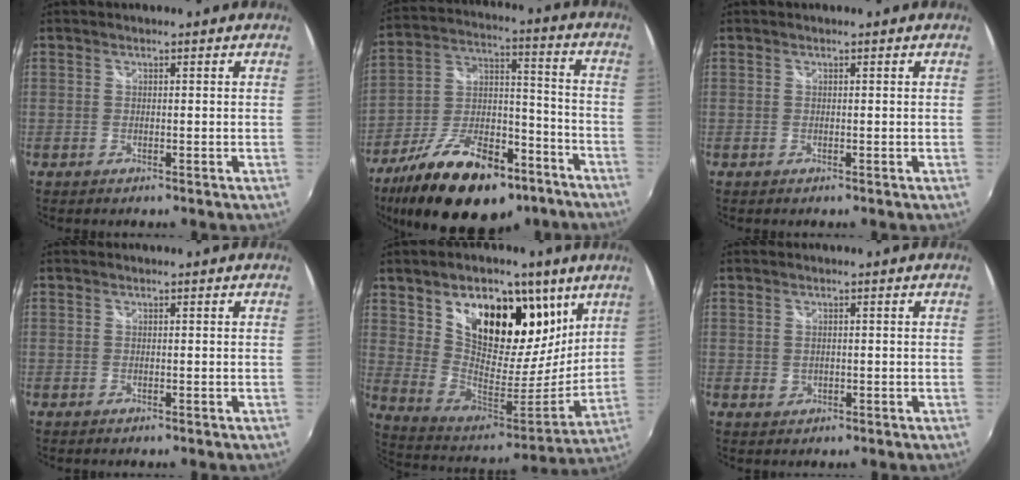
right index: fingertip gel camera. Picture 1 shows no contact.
{"total": 25.0, "force": [-16.2, 11.3, 15.3], "torque": [-0.280, -0.003, -0.249]}
{"total": 0.0}
{"total": 0.0}
{"total": 24.7, "force": [13.2, 14.2, 15.4], "torque": [-0.274, 0.007, 0.233]}
{"total": 1.4, "force": [0.0, 1.1, 0.8], "torque": [-0.012, -0.001, 0.001]}